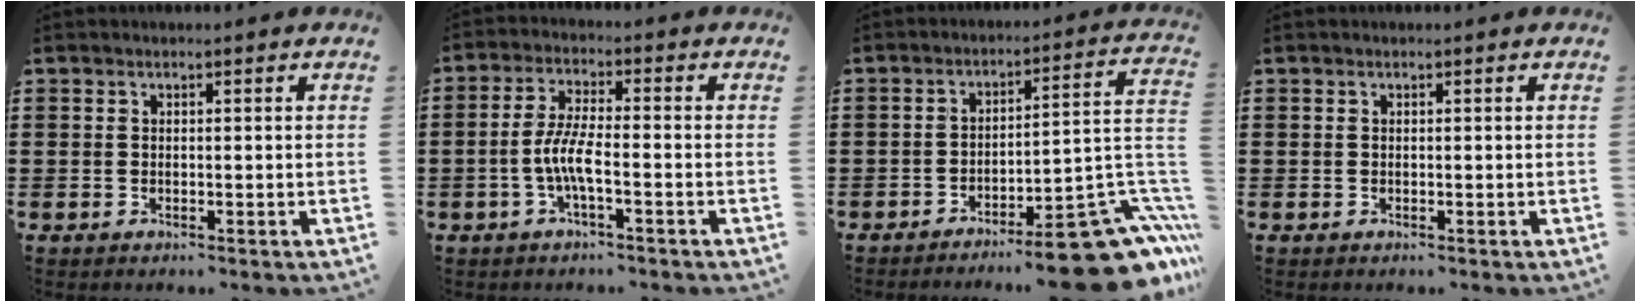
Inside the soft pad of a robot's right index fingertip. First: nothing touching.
{"total": 5.6, "force": [-1.9, 0.9, 5.2], "torque": [-0.119, -0.010, -0.044]}
{"total": 14.0, "force": [-9.7, 3.2, 9.5], "torque": [-0.101, 0.035, -0.162]}
{"total": 0.0}